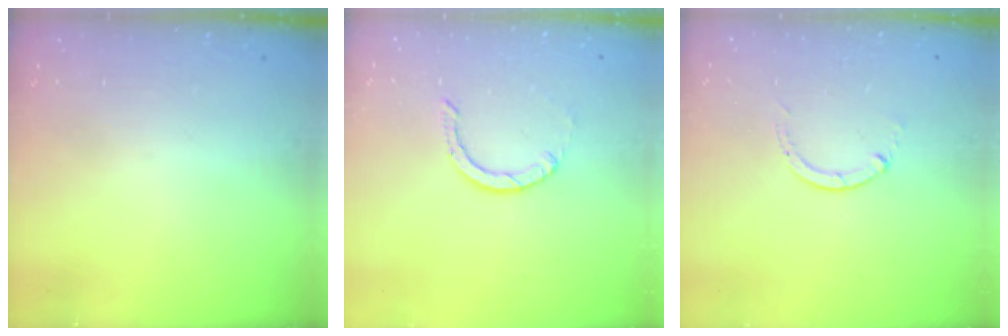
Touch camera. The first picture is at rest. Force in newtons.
{"total": 0.9, "press": 0.9, "slide": 0.1}
{"total": 0.0}